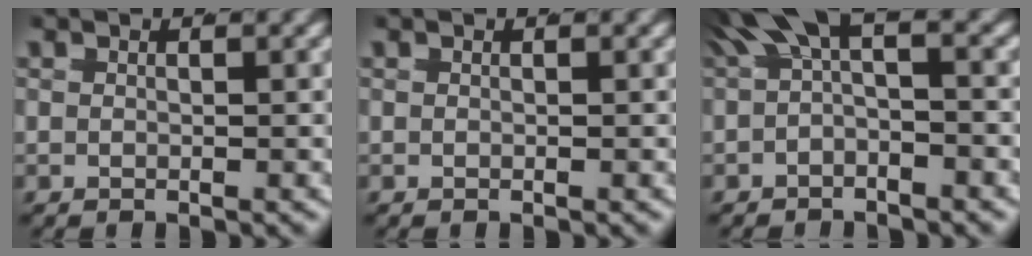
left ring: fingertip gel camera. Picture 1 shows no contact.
{"total": 0.0}
{"total": 3.5, "force": [1.0, 1.6, 3.0], "torque": [-0.054, 0.003, 0.013]}